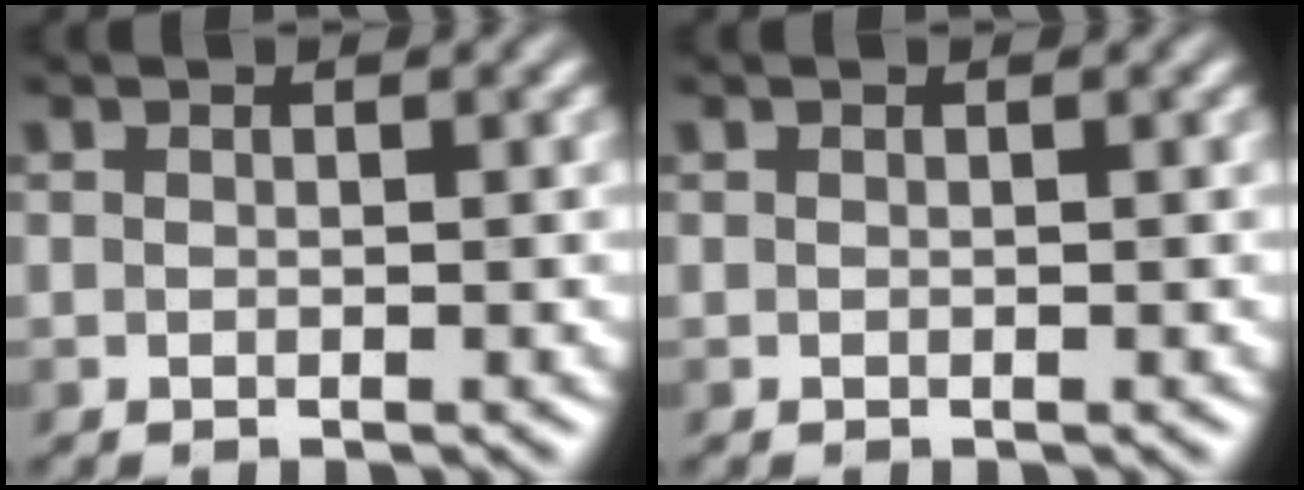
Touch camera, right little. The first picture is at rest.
{"total": 0.0}